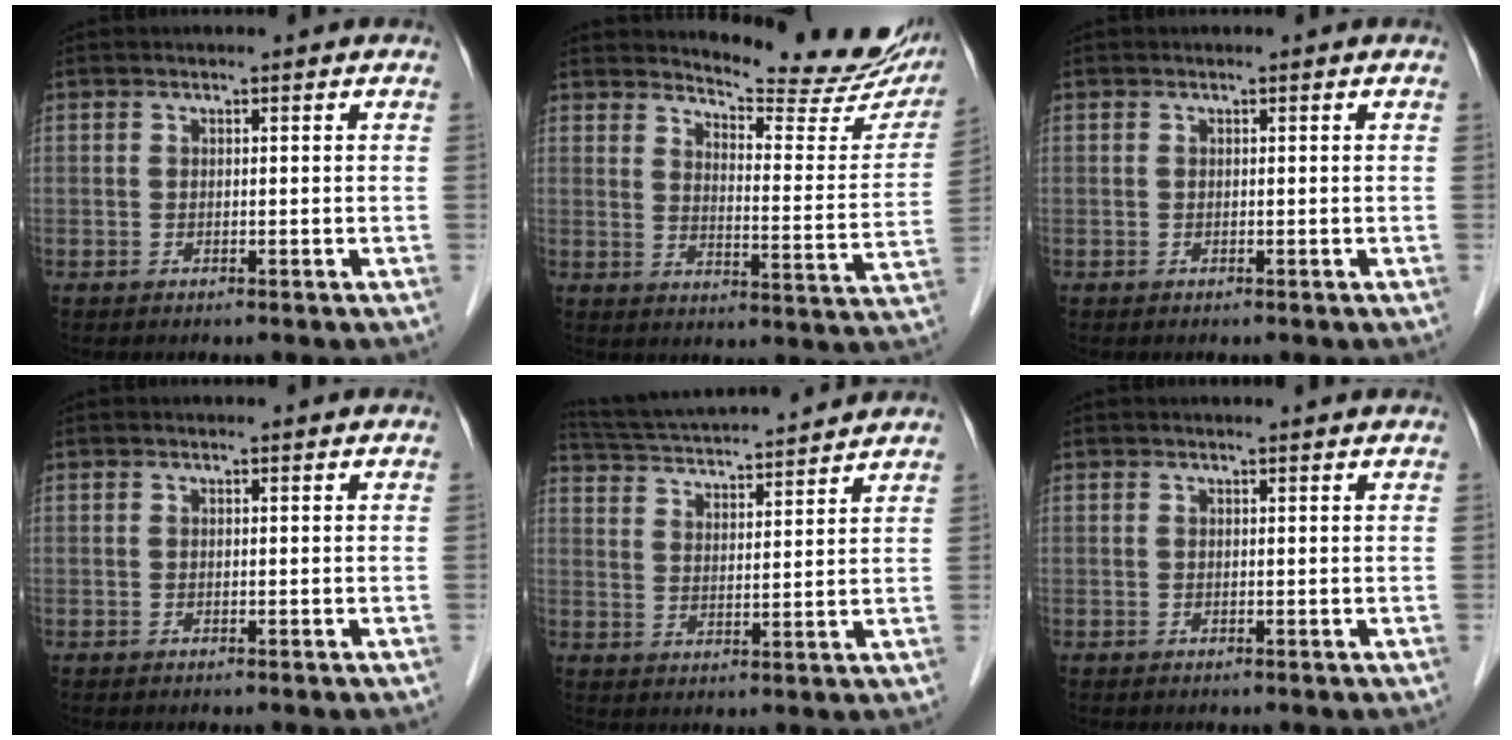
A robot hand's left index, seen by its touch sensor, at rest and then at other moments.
{"total": 16.6, "force": [15.5, 2.4, 5.5], "torque": [-0.065, -0.076, 0.178]}
{"total": 0.0}
{"total": 0.0}
{"total": 15.8, "force": [14.7, 1.0, 5.8], "torque": [-0.112, 0.031, 0.231]}
{"total": 1.8, "force": [1.7, -0.1, 0.4], "torque": [-0.009, 0.004, 0.020]}